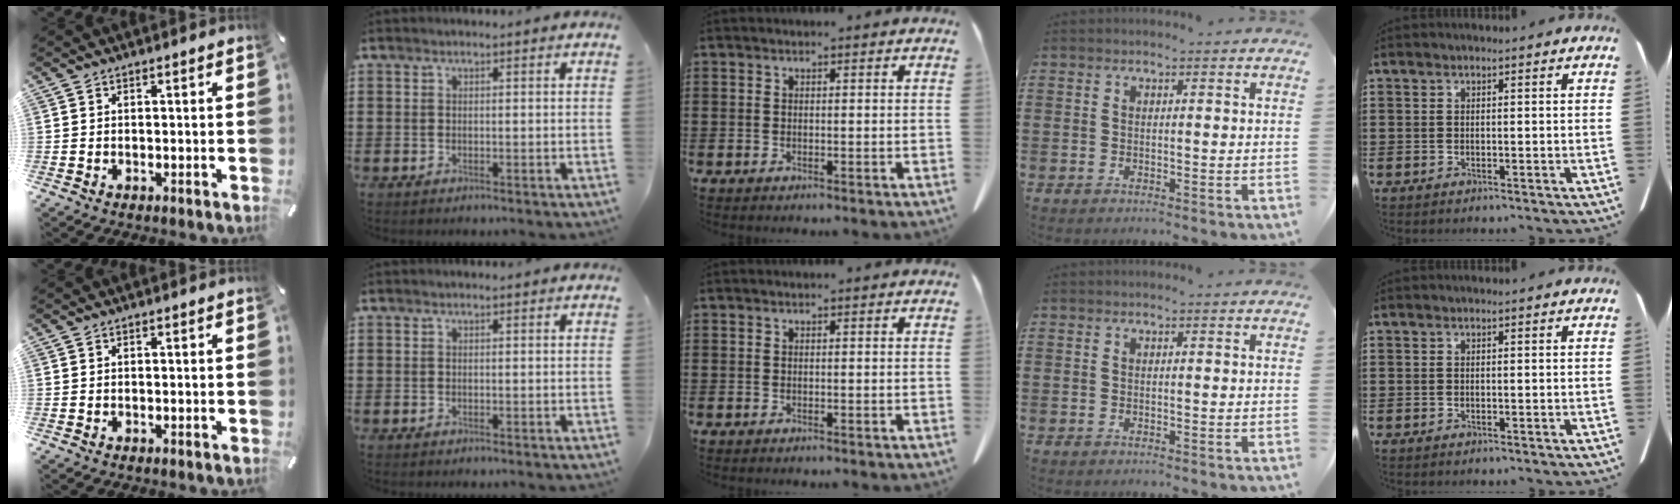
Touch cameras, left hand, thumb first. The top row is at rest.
{}